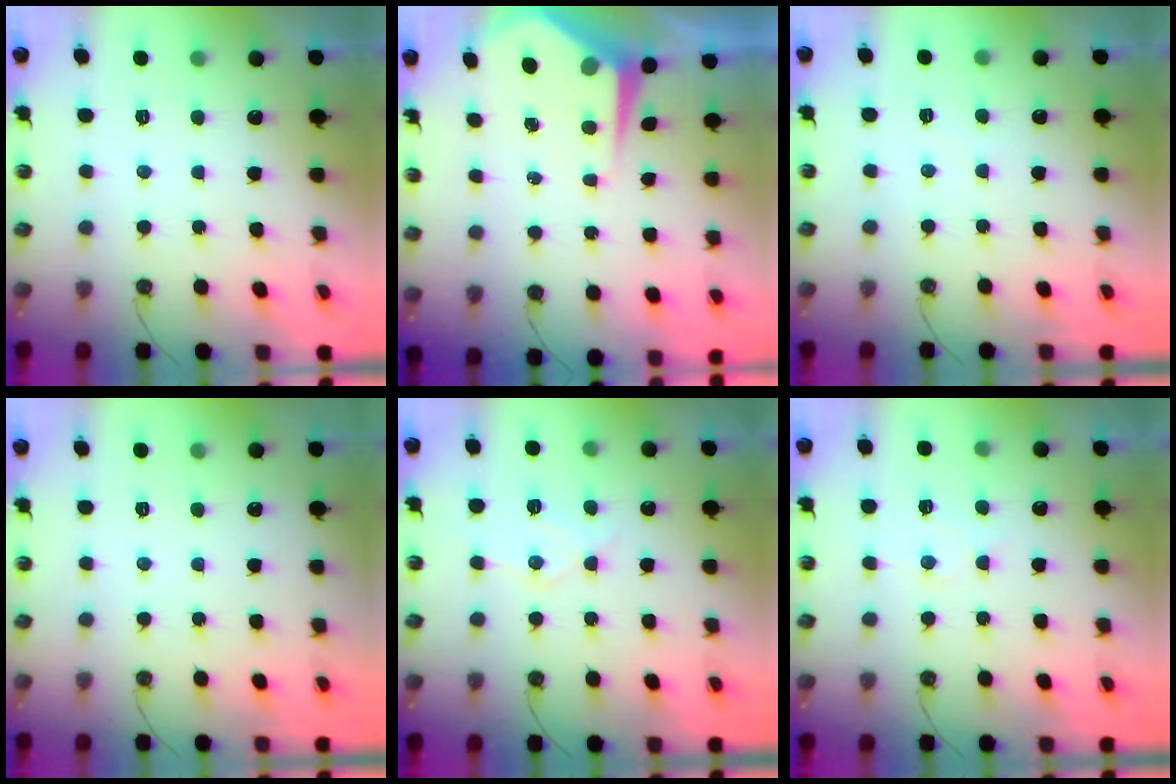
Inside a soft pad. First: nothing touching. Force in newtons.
{"total": 6.1, "press": 6.0, "slide": 0.4}
{"total": 1.9, "press": 1.9, "slide": 0.3}
{"total": 0.0}
{"total": 9.3, "press": 9.3, "slide": 0.7}
{"total": 6.4, "press": 6.4, "slide": 0.4}